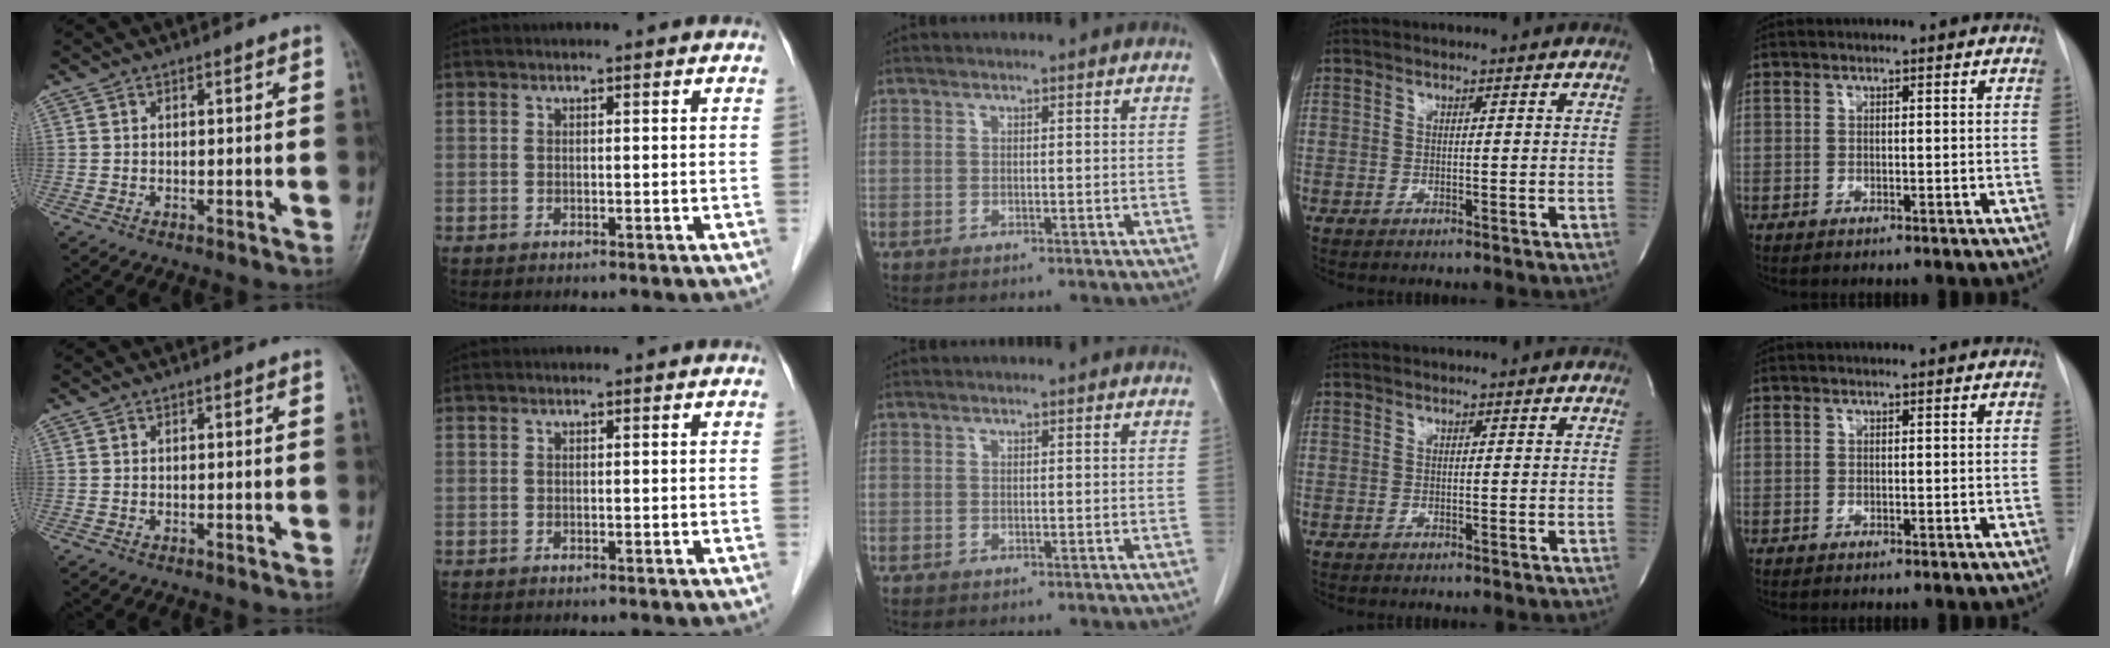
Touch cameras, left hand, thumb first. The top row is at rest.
{}